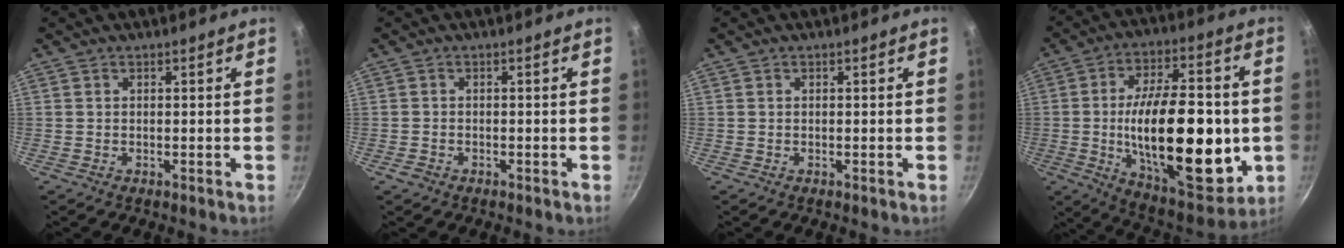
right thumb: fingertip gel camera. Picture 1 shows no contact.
{"total": 1.3, "force": [-0.9, 0.9, 0.5], "torque": [-0.016, 0.007, -0.015]}
{"total": 0.0}
{"total": 29.1, "force": [-2.8, 13.5, 25.7], "torque": [-0.389, 0.000, -0.033]}